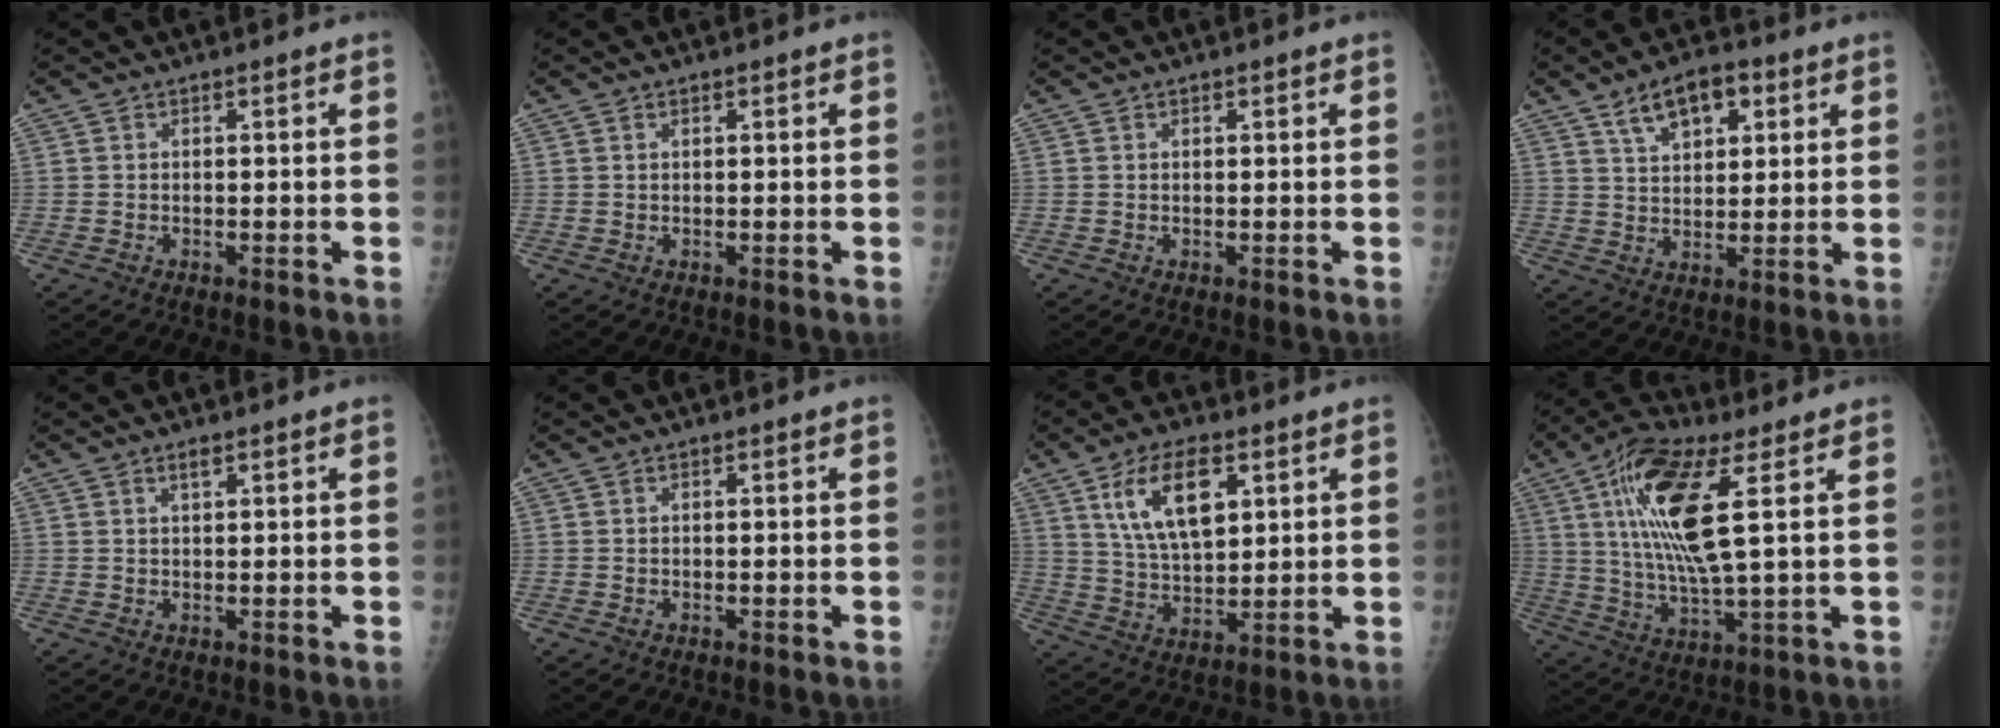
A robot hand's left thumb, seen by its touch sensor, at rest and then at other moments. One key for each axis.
{"total": 0.5, "fx": 0.4, "fy": 0.2, "fz": 0.3, "tx": -0.004, "ty": -0.002, "tz": 0.006}
{"total": 0.6, "fx": 0.4, "fy": 0.3, "fz": 0.4, "tx": -0.003, "ty": -0.001, "tz": 0.005}
{"total": 9.4, "fx": 4.8, "fy": 5.0, "fz": 6.3, "tx": -0.080, "ty": -0.012, "tz": 0.080}
{"total": 1.6, "fx": 1.1, "fy": 0.6, "fz": 1.1, "tx": -0.014, "ty": -0.006, "tz": 0.018}
{"total": 0.0}
{"total": 13.2, "fx": 5.5, "fy": 6.6, "fz": 10.0, "tx": -0.161, "ty": -0.020, "tz": 0.109}
{"total": 15.9, "fx": 5.0, "fy": 4.0, "fz": 14.5, "tx": -0.301, "ty": -0.013, "tz": 0.089}